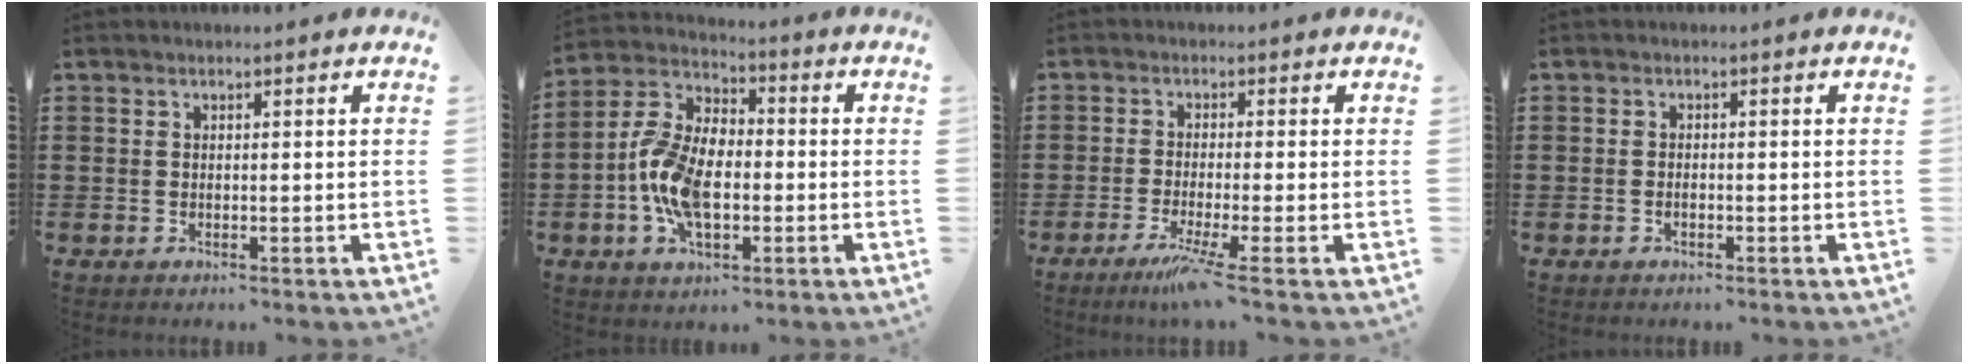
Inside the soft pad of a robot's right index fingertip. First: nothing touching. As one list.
[{"total": 10.5, "force": [-2.2, 5.9, 8.4], "torque": [-0.211, 0.000, -0.049]}, {"total": 4.6, "force": [-2.7, -0.7, 3.7], "torque": [-0.073, -0.021, -0.048]}, {"total": 0.8, "force": [-0.4, 0.3, 0.6], "torque": [-0.014, -0.005, -0.007]}]